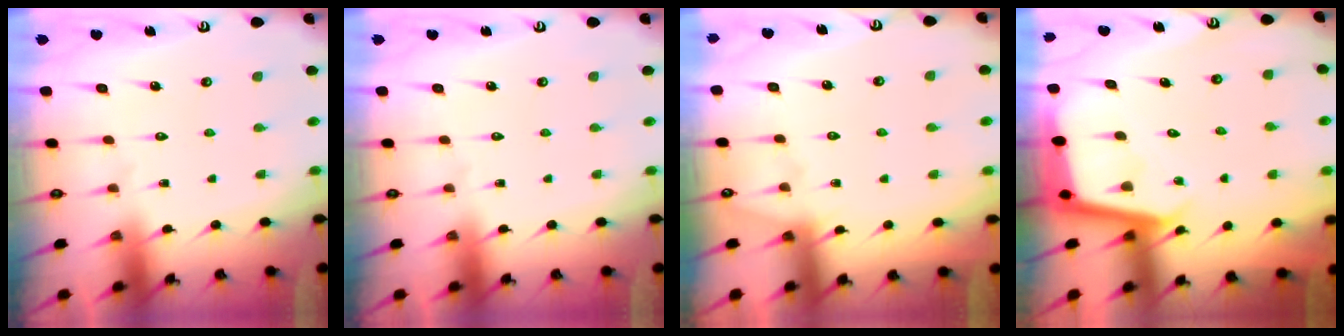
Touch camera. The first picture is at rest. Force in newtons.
{"total": 0.0}
{"total": 3.8, "press": 3.7, "slide": 0.6}
{"total": 3.4, "press": 3.4, "slide": 0.2}